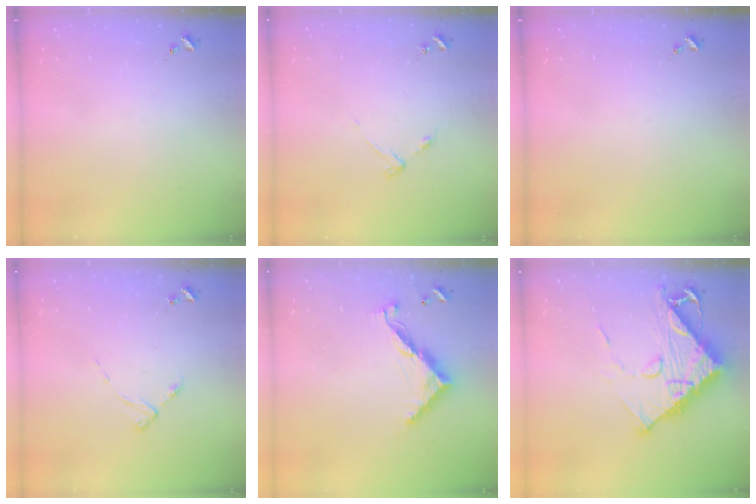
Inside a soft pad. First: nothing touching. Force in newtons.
{"total": 2.9, "press": 2.8, "slide": 0.4}
{"total": 0.0}
{"total": 3.1, "press": 3.1, "slide": 0.4}
{"total": 10.6, "press": 10.6, "slide": 0.3}
{"total": 16.7, "press": 16.6, "slide": 1.9}